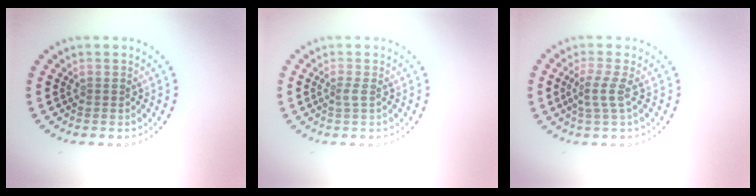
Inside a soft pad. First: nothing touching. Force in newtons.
{"total": 0.9, "press": 0.7, "slide": 0.6}
{"total": 2.1, "press": 1.5, "slide": 1.4}